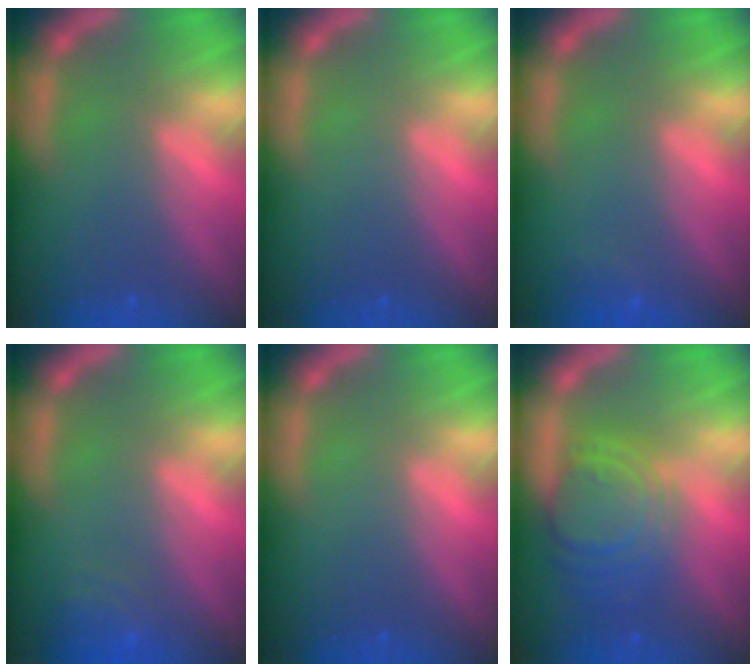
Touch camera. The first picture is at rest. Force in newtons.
{"total": 0.0}
{"total": 0.9}
{"total": 3.0}
{"total": 0.0}
{"total": 7.6}